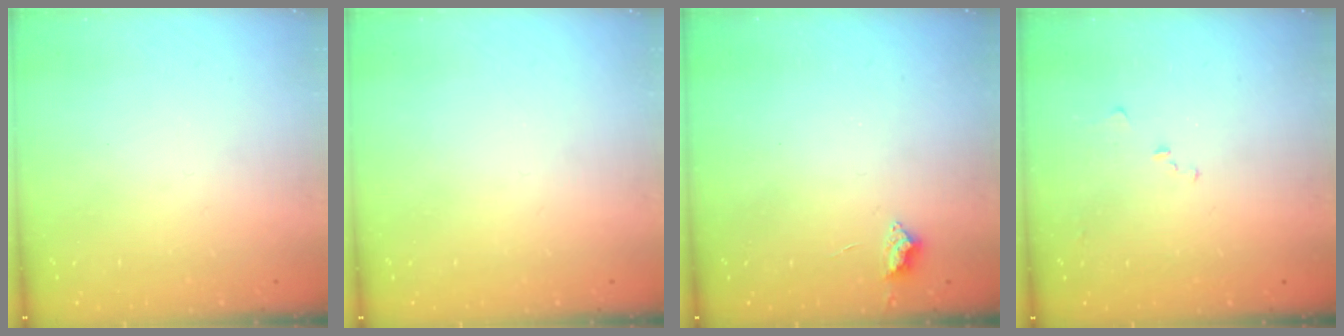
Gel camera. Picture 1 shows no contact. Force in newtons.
{"total": 0.0}
{"total": 2.7, "press": 2.6, "slide": 0.5}
{"total": 6.5, "press": 6.4, "slide": 0.7}